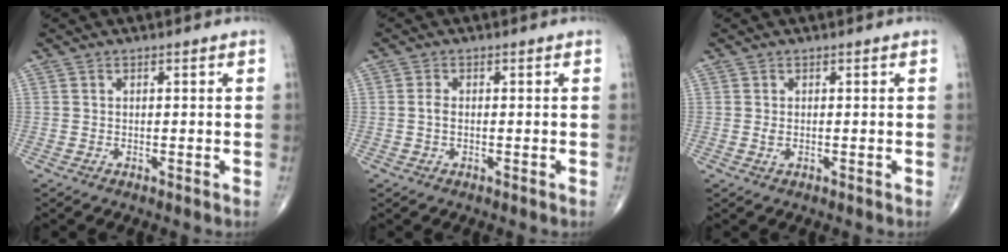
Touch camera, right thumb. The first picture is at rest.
{"total": 1.5, "force": [-0.1, 0.8, 1.2], "torque": [-0.026, 0.001, -0.004]}
{"total": 0.8, "force": [0.0, 0.3, 0.7], "torque": [-0.017, -0.002, 0.003]}